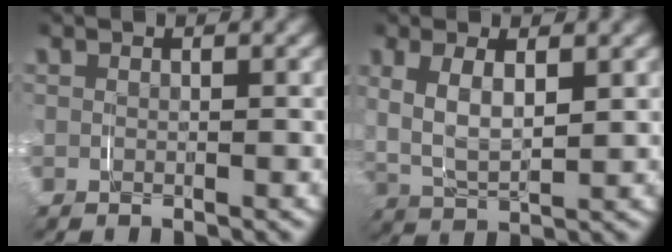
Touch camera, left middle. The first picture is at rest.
{"total": 5.3, "force": [0.8, 3.3, 4.1], "torque": [-0.099, -0.008, 0.020]}